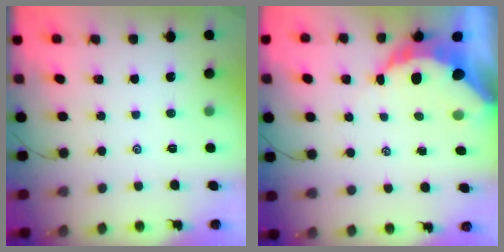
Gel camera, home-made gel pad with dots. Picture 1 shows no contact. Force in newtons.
{"total": 9.6, "press": 9.5, "slide": 1.3}